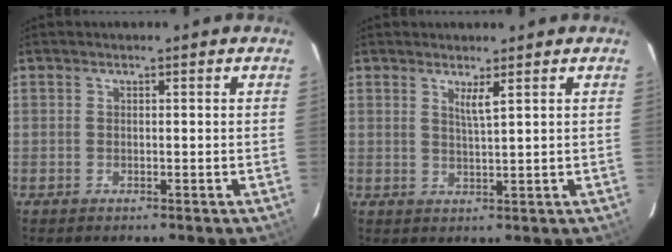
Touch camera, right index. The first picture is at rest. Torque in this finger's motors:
{"motor_torque": [-0.20, -0.01, -0.02, 0.01]}